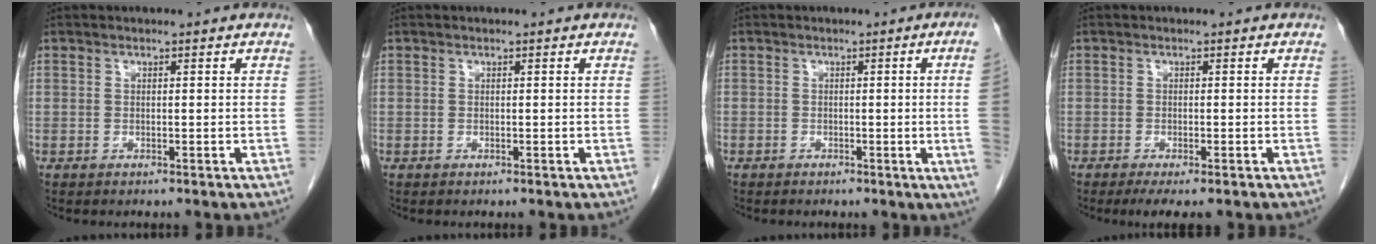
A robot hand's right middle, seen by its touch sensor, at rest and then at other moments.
{"total": 0.0}
{"total": 5.3, "force": [-0.5, -2.0, 4.9], "torque": [-0.047, -0.009, -0.007]}
{"total": 3.6, "force": [-2.5, 0.7, 2.4], "torque": [-0.032, -0.010, -0.036]}